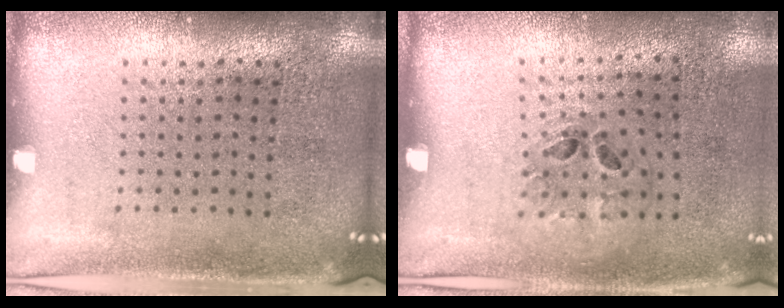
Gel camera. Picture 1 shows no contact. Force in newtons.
{"total": 1.3, "press": 0.7, "slide": 1.1}